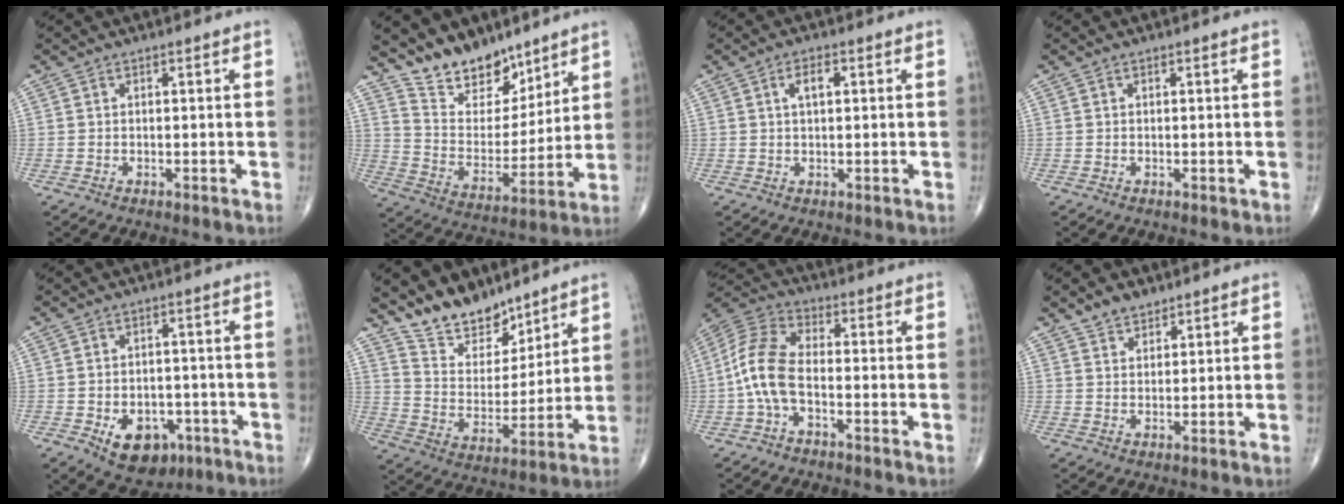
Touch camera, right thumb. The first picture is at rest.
{"total": 13.9, "force": [11.1, 6.8, 5.0], "torque": [-0.040, -0.081, 0.206]}
{"total": 3.2, "force": [1.0, 1.5, 2.7], "torque": [-0.047, 0.003, 0.017]}
{"total": 0.0}
{"total": 9.8, "force": [-4.1, 6.8, 5.7], "torque": [-0.063, 0.023, -0.047]}
{"total": 12.6, "force": [10.4, 6.0, 4.1], "torque": [-0.033, -0.079, 0.195]}
{"total": 9.8, "force": [-2.2, 4.9, 8.1], "torque": [-0.180, 0.033, -0.053]}
{"total": 3.8, "force": [3.0, 2.1, 1.3], "torque": [-0.002, -0.017, 0.052]}